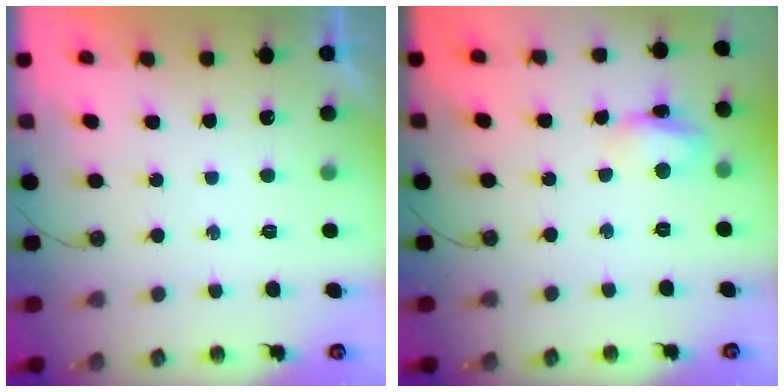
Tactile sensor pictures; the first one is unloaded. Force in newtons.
{"total": 7.3, "press": 7.3, "slide": 0.5}